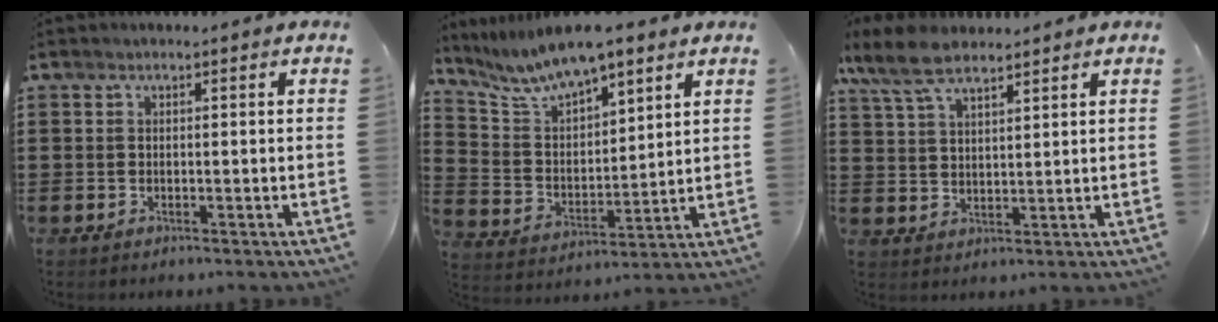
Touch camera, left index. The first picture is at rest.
{"total": 8.8, "force": [7.6, 2.2, 3.7], "torque": [-0.104, -0.028, 0.135]}
{"total": 7.6, "force": [5.9, 2.5, 4.1], "torque": [-0.096, -0.006, 0.112]}